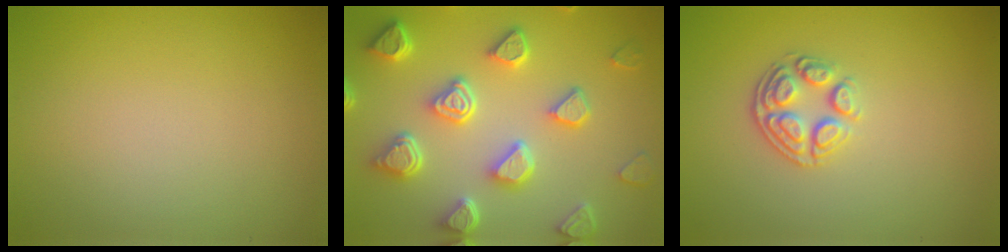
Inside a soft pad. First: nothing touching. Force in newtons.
{"total": 7.1, "press": 5.5, "slide": 4.4}
{"total": 2.8, "press": 2.6, "slide": 1.2}